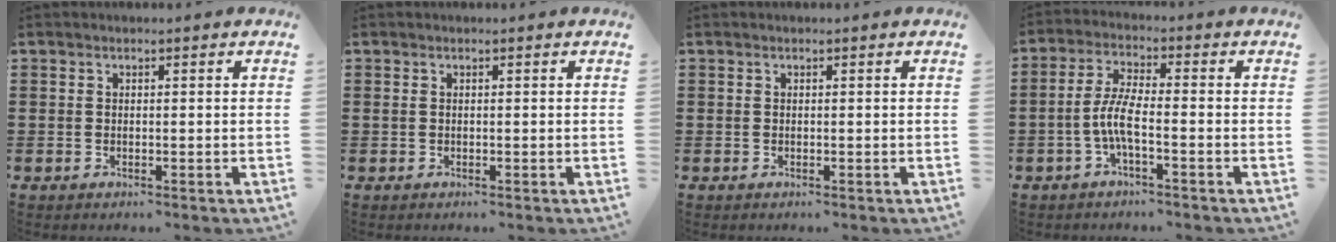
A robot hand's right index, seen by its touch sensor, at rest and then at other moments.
{"total": 0.0}
{"total": 0.0}
{"total": 5.5, "force": [-1.9, 1.2, 4.9], "torque": [-0.122, -0.010, -0.046]}